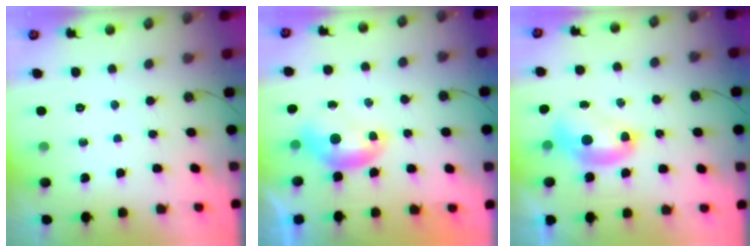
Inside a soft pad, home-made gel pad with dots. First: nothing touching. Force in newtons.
{"total": 0.0}
{"total": 2.5, "press": 2.5, "slide": 0.1}